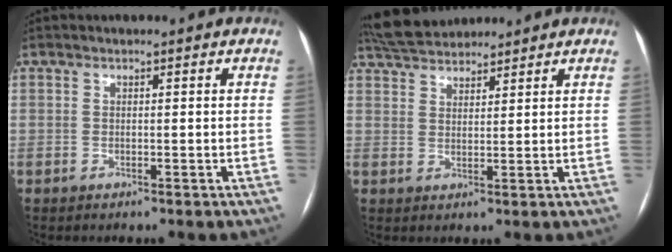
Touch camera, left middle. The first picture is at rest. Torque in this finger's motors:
{"motor_torque": [0.30, -0.52, -0.02, 0.00]}